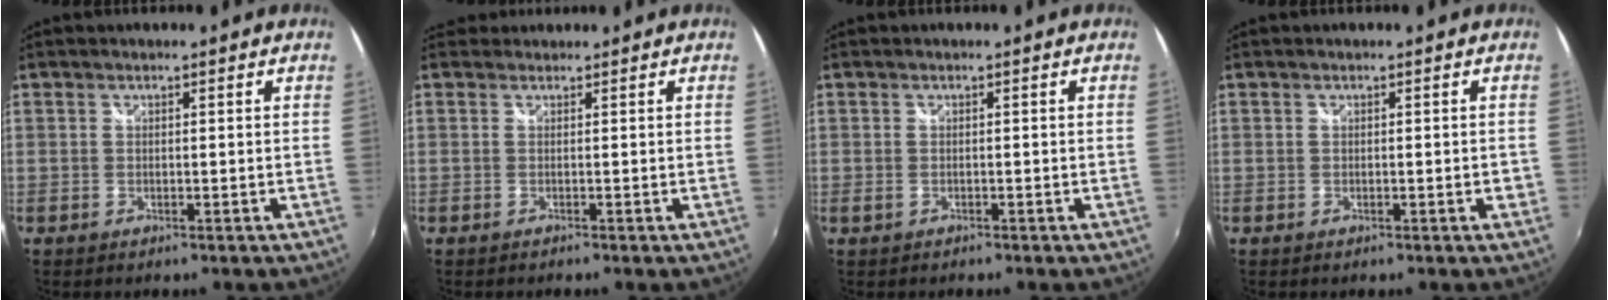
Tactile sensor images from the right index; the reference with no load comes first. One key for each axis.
{"total": 1.3, "fx": 0.6, "fy": 1.1, "fz": 0.3, "tx": -0.006, "ty": 0.001, "tz": 0.006}
{"total": 0.9, "fx": -0.5, "fy": 0.6, "fz": 0.4, "tx": -0.010, "ty": -0.004, "tz": -0.010}
{"total": 1.0, "fx": -0.3, "fy": 0.4, "fz": 0.9, "tx": -0.008, "ty": 0.004, "tz": -0.004}